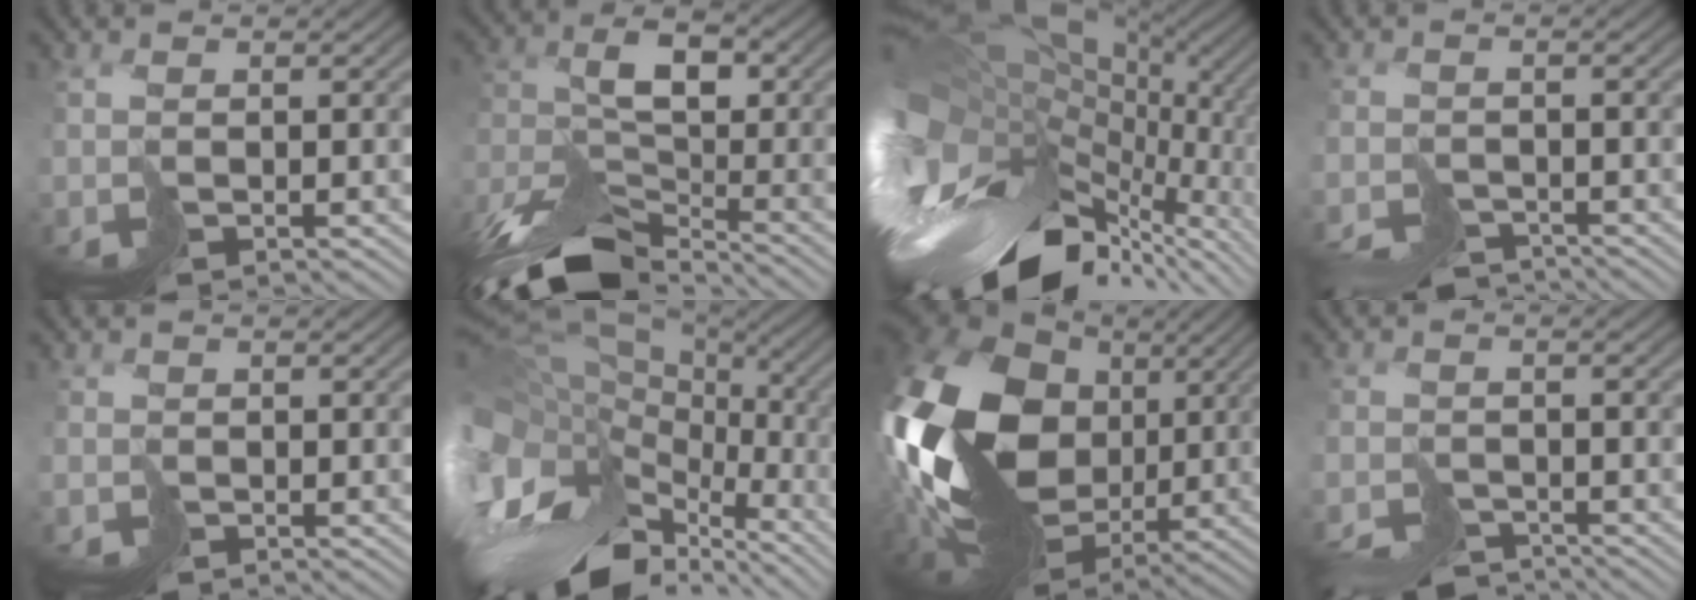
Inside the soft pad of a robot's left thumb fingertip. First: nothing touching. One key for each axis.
{"total": 12.6, "fx": -8.8, "fy": 5.6, "fz": 7.1, "tx": -0.156, "ty": -0.011, "tz": -0.166}
{"total": 17.3, "fx": -2.2, "fy": 10.9, "fz": 13.2, "tx": -0.263, "ty": -0.046, "tz": -0.011}
{"total": 4.3, "fx": -4.2, "fy": 1.0, "fz": 0.5, "tx": -0.001, "ty": -0.008, "tz": -0.078}
{"total": 1.2, "fx": -0.9, "fy": 0.0, "fz": -0.9, "tx": 0.021, "ty": -0.002, "tz": -0.017}
{"total": 17.0, "fx": -4.6, "fy": 10.6, "fz": 12.4, "tx": -0.260, "ty": -0.023, "tz": -0.051}
{"total": 21.9, "fx": 2.0, "fy": 16.1, "fz": 14.6, "tx": -0.346, "ty": -0.017, "tz": 0.052}
{"total": 4.9, "fx": -4.8, "fy": 1.0, "fz": 0.6, "tx": -0.003, "ty": -0.007, "tz": -0.088}